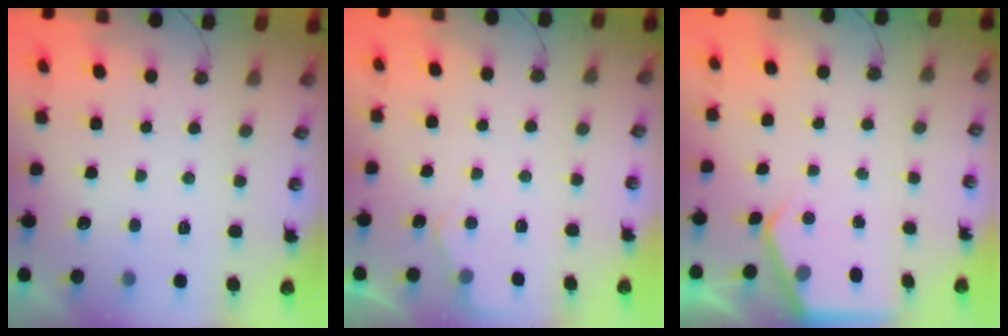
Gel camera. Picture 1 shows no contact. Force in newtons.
{"total": 3.8, "press": 3.8, "slide": 0.5}
{"total": 3.5, "press": 3.4, "slide": 0.5}